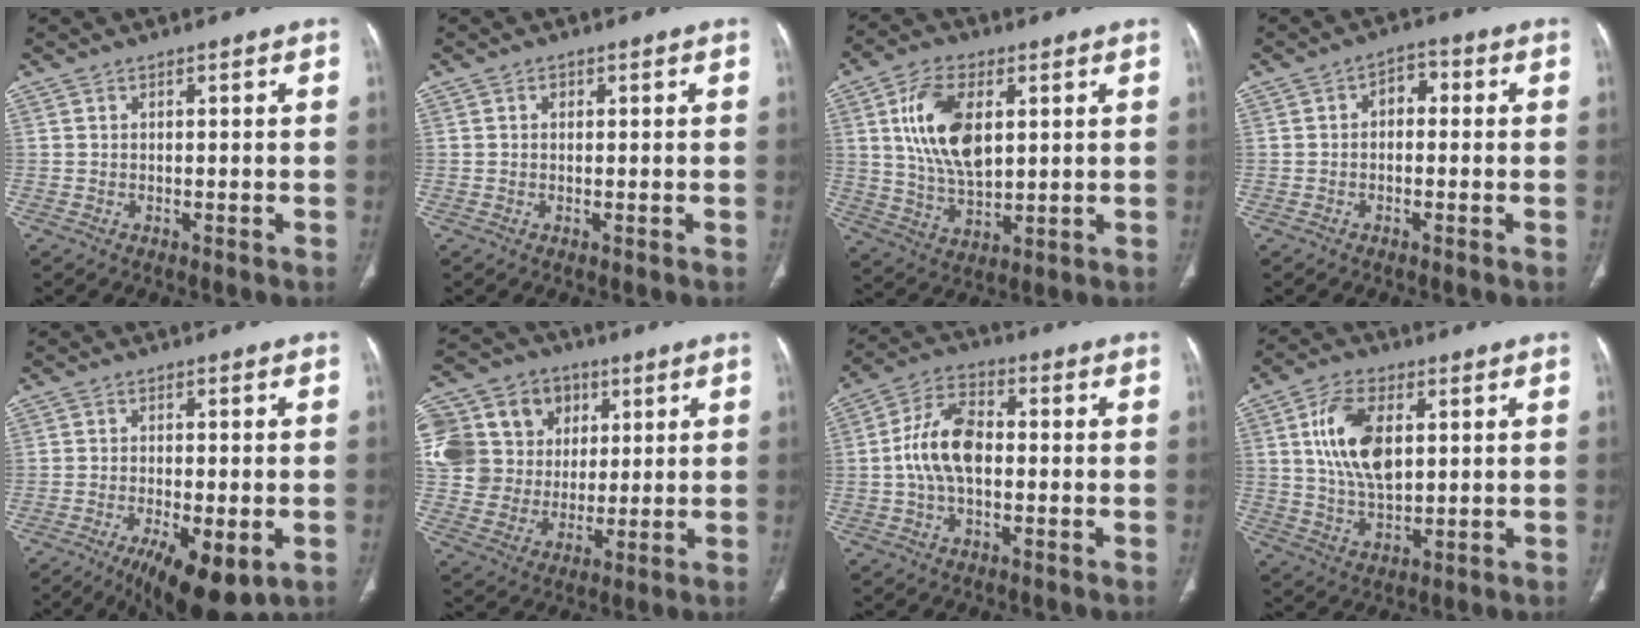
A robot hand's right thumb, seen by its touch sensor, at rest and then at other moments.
{"total": 0.8, "force": [0.2, 0.6, 0.3], "torque": [-0.001, 0.002, 0.003]}
{"total": 13.9, "force": [3.6, 7.6, 11.1], "torque": [-0.201, -0.012, 0.073]}
{"total": 3.6, "force": [0.0, 2.5, 2.6], "torque": [-0.019, 0.017, -0.013]}
{"total": 12.6, "force": [-5.6, 4.5, 10.3], "torque": [-0.156, -0.007, -0.080]}
{"total": 22.4, "force": [6.0, 19.1, 10.1], "torque": [-0.192, 0.038, 0.120]}
{"total": 10.4, "force": [-0.4, 6.0, 8.5], "torque": [-0.165, 0.027, -0.015]}
{"total": 12.6, "force": [3.0, 7.1, 10.0], "torque": [-0.179, -0.008, 0.059]}